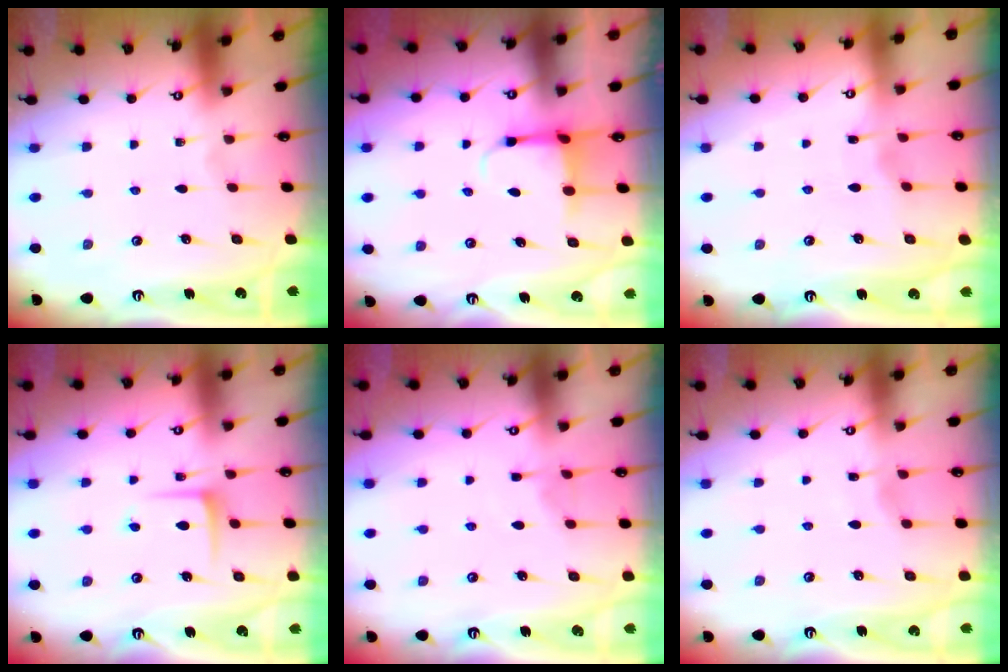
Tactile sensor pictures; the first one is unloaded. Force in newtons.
{"total": 3.8, "press": 3.6, "slide": 1.3}
{"total": 2.9, "press": 2.8, "slide": 0.4}
{"total": 6.6, "press": 6.6, "slide": 0.6}
{"total": 3.9, "press": 3.8, "slide": 0.5}
{"total": 2.2, "press": 2.2, "slide": 0.2}